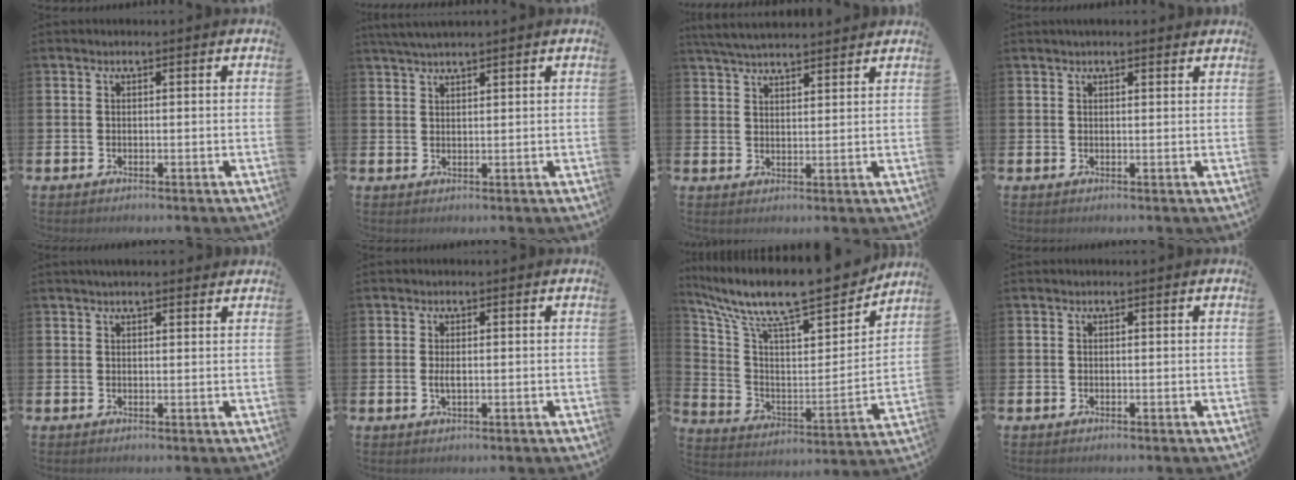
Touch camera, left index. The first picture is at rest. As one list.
[{"total": 2.8, "force": [2.6, 0.1, 1.0], "torque": [-0.029, 0.000, 0.049]}, {"total": 4.5, "force": [4.4, 0.3, 0.9], "torque": [-0.033, -0.016, 0.081]}, {"total": 1.4, "force": [1.3, 0.2, 0.5], "torque": [0.001, -0.001, 0.022]}, {"total": 2.1, "force": [2.1, 0.3, 0.5], "torque": [-0.002, -0.007, 0.035]}, {"total": 1.4, "force": [0.0, 0.5, 1.3], "torque": [-0.023, 0.002, -0.003]}, {"total": 12.7, "force": [10.8, 2.9, 6.0], "torque": [-0.138, -0.083, 0.179]}, {"total": 0.0}]